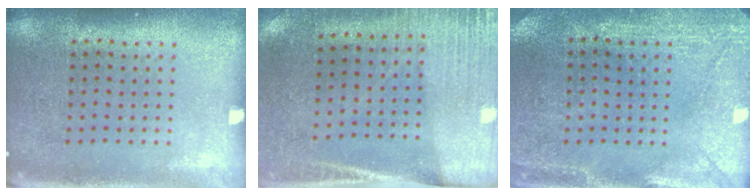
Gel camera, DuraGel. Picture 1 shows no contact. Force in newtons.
{"total": 2.8, "press": 2.5, "slide": 1.3}
{"total": 3.0, "press": 2.7, "slide": 1.1}